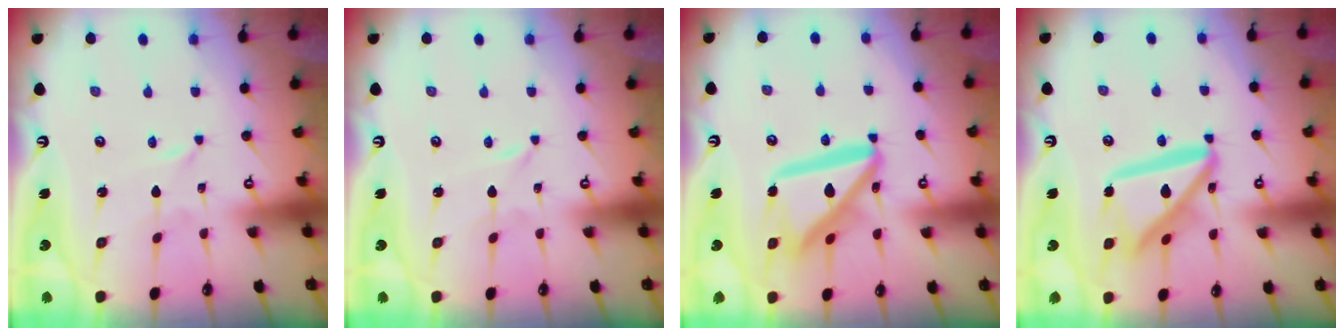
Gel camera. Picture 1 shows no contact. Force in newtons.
{"total": 0.0}
{"total": 17.9, "press": 17.8, "slide": 2.2}
{"total": 17.2, "press": 17.1, "slide": 1.8}